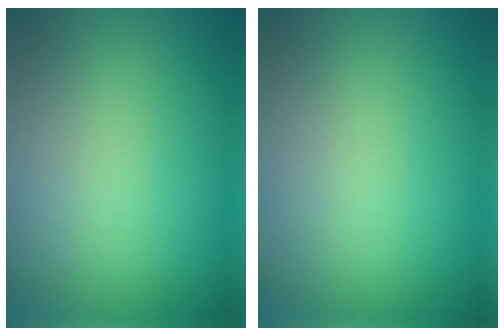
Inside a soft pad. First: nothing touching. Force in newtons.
{"total": 0.0}